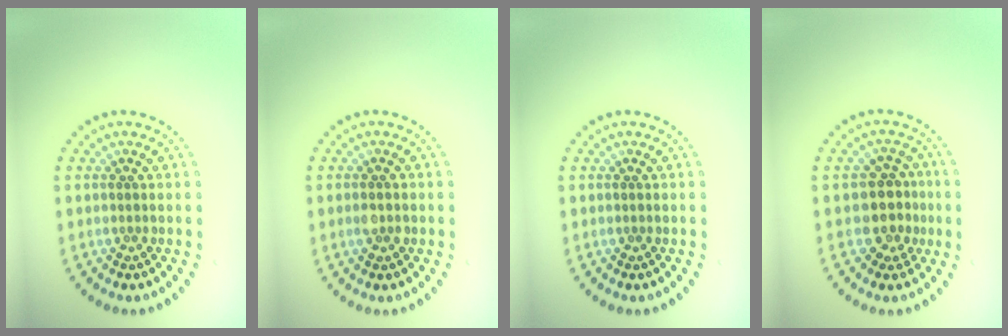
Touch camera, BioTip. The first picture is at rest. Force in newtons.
{"total": 1.3, "press": 1.3, "slide": 0.2}
{"total": 0.0}
{"total": 3.3, "press": 2.9, "slide": 1.7}